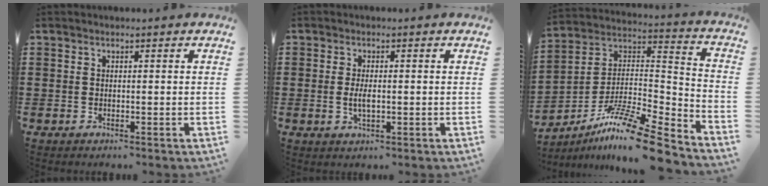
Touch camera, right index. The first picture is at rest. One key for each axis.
{"total": 2.7, "fx": -0.2, "fy": 1.1, "fz": 2.5, "tx": -0.053, "ty": -0.002, "tz": -0.005}
{"total": 12.9, "fx": -10.0, "fy": 1.1, "fz": 8.0, "tx": -0.137, "ty": 0.021, "tz": -0.190}